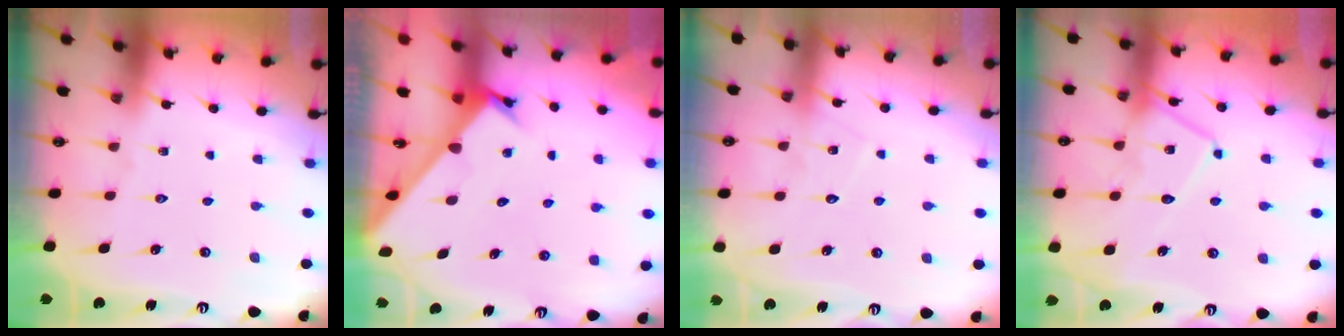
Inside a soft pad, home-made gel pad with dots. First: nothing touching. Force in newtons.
{"total": 2.2, "press": 2.2, "slide": 0.1}
{"total": 5.4, "press": 5.4, "slide": 0.6}
{"total": 13.5, "press": 13.5, "slide": 1.0}